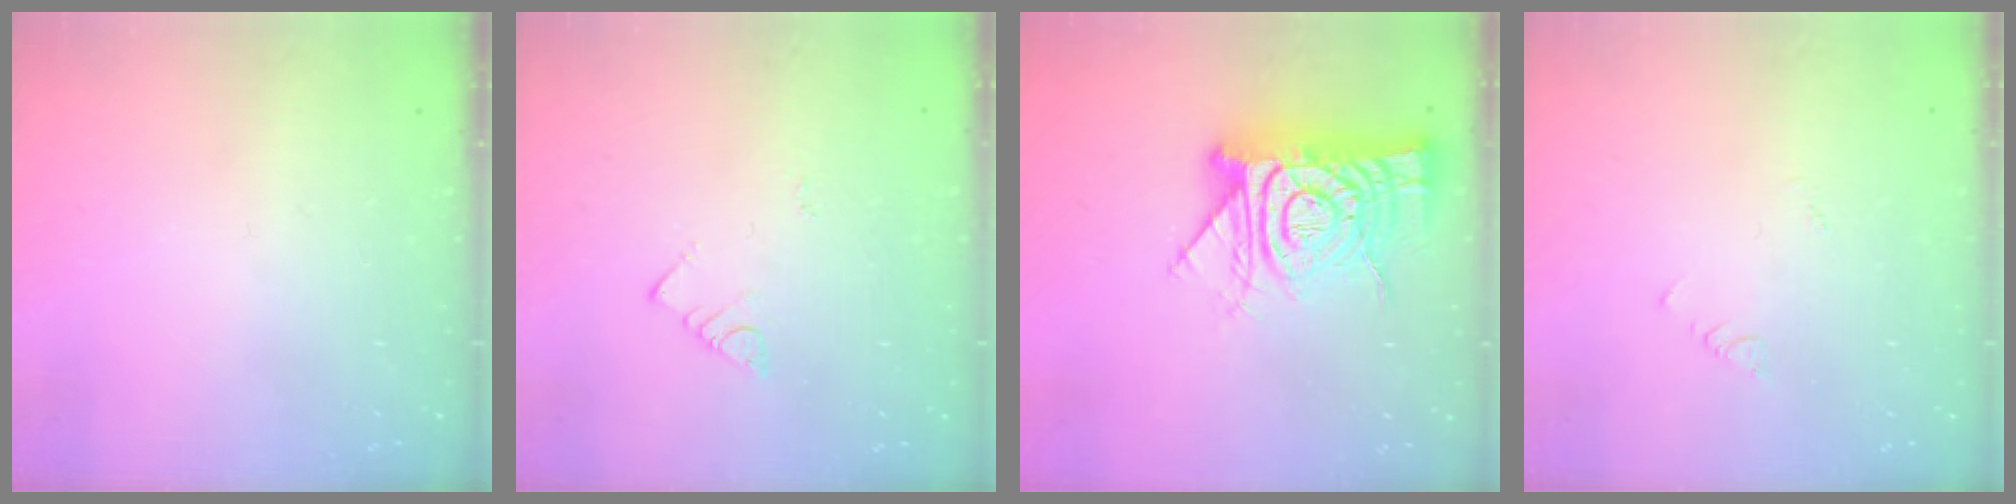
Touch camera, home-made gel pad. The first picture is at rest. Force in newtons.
{"total": 2.7, "press": 2.7, "slide": 0.6}
{"total": 18.4, "press": 18.3, "slide": 1.8}
{"total": 1.9, "press": 1.9, "slide": 0.4}